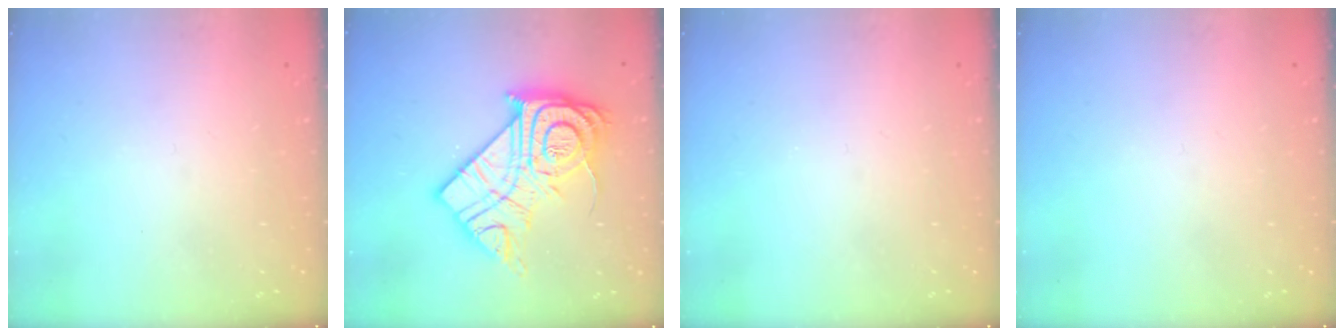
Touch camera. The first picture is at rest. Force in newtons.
{"total": 21.7, "press": 21.6, "slide": 1.7}
{"total": 0.0}
{"total": 0.0}